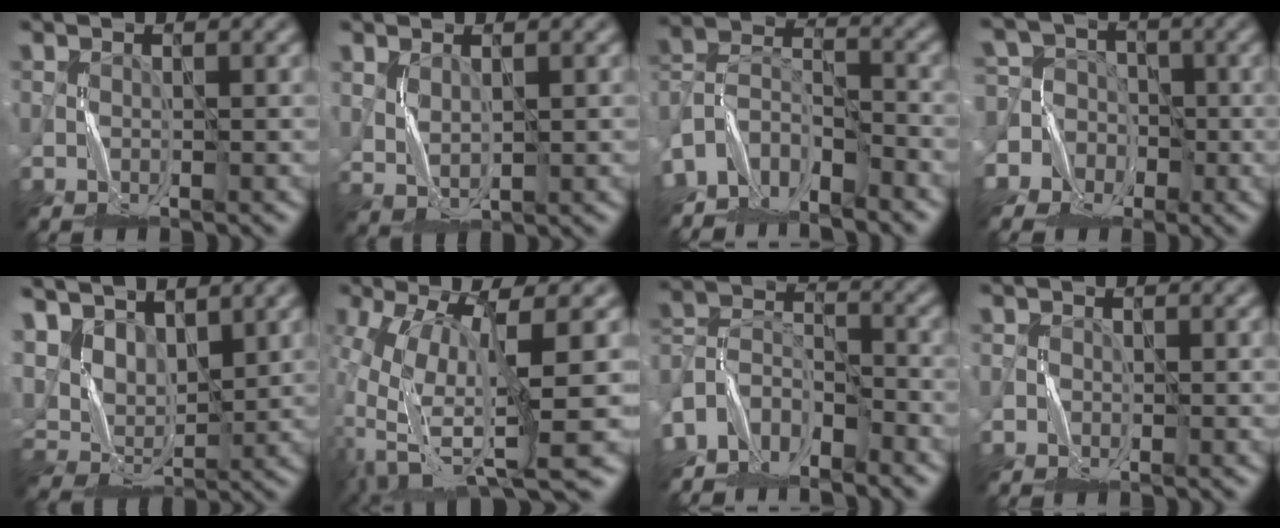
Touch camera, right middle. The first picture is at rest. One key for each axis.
{"total": 2.0, "fx": 0.8, "fy": 1.2, "fz": 1.4, "tx": -0.038, "ty": -0.003, "tz": 0.024}
{"total": 6.9, "fx": -6.1, "fy": 2.6, "fz": 1.9, "tx": -0.039, "ty": -0.005, "tz": -0.128}
{"total": 7.4, "fx": -2.3, "fy": 7.0, "fz": 1.3, "tx": -0.027, "ty": 0.034, "tz": -0.090}
{"total": 6.2, "fx": 4.4, "fy": 3.3, "fz": 2.9, "tx": -0.076, "ty": 0.008, "tz": 0.072}
{"total": 9.3, "fx": -2.1, "fy": 2.6, "fz": 8.6, "tx": -0.178, "ty": -0.011, "tz": -0.035}
{"total": 6.3, "fx": -5.5, "fy": 2.7, "fz": 1.4, "tx": -0.029, "ty": -0.003, "tz": -0.120}
{"total": 0.9, "fx": -0.4, "fy": 0.8, "fz": -0.1, "tx": 0.002, "ty": 0.003, "tz": -0.010}